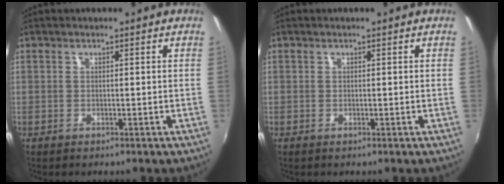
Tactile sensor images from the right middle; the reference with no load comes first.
{"total": 0.0}